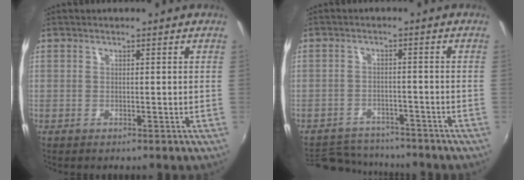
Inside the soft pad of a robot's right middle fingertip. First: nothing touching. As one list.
[{"total": 10.8, "force": [-9.9, 3.4, 2.7], "torque": [-0.072, 0.010, -0.145]}]